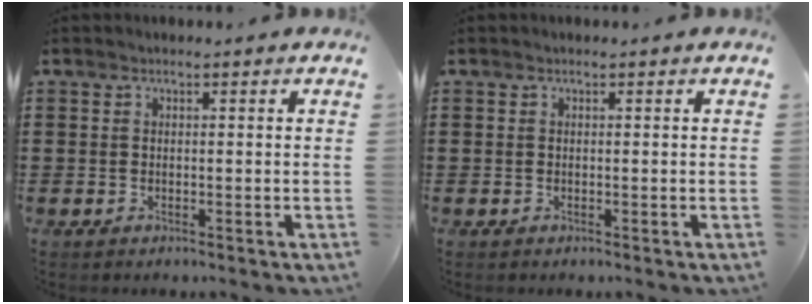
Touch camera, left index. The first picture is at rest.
{"total": 0.0}